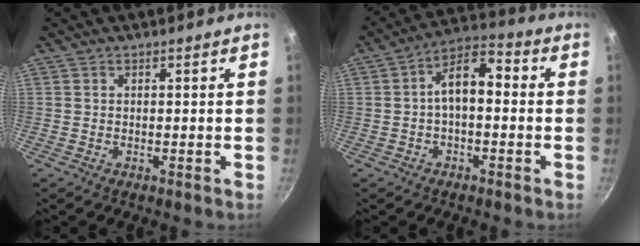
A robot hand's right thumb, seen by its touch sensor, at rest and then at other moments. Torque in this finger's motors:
{"motor_torque": [1.72, 3.13, 1.23, -0.41, 0.01]}